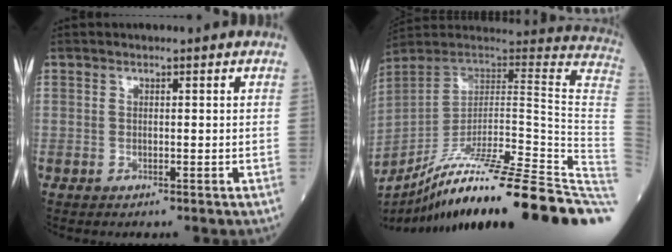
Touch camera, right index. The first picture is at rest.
{"total": 34.5, "force": [-24.1, -1.0, 24.6], "torque": [-0.201, -0.035, -0.355]}